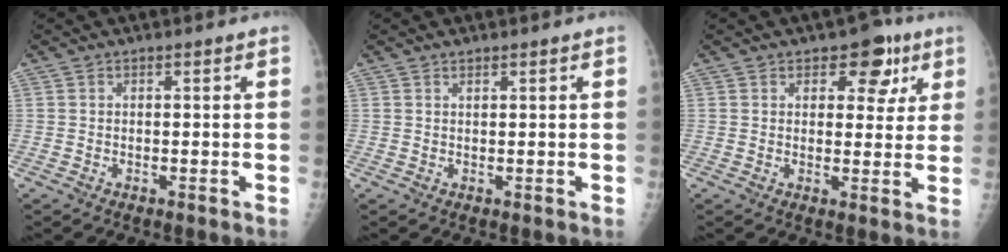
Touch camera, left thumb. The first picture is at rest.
{"total": 0.7, "force": [0.6, 0.2, 0.4], "torque": [-0.005, -0.003, 0.011]}
{"total": 7.7, "force": [3.9, 4.8, 4.6], "torque": [-0.013, -0.011, 0.045]}